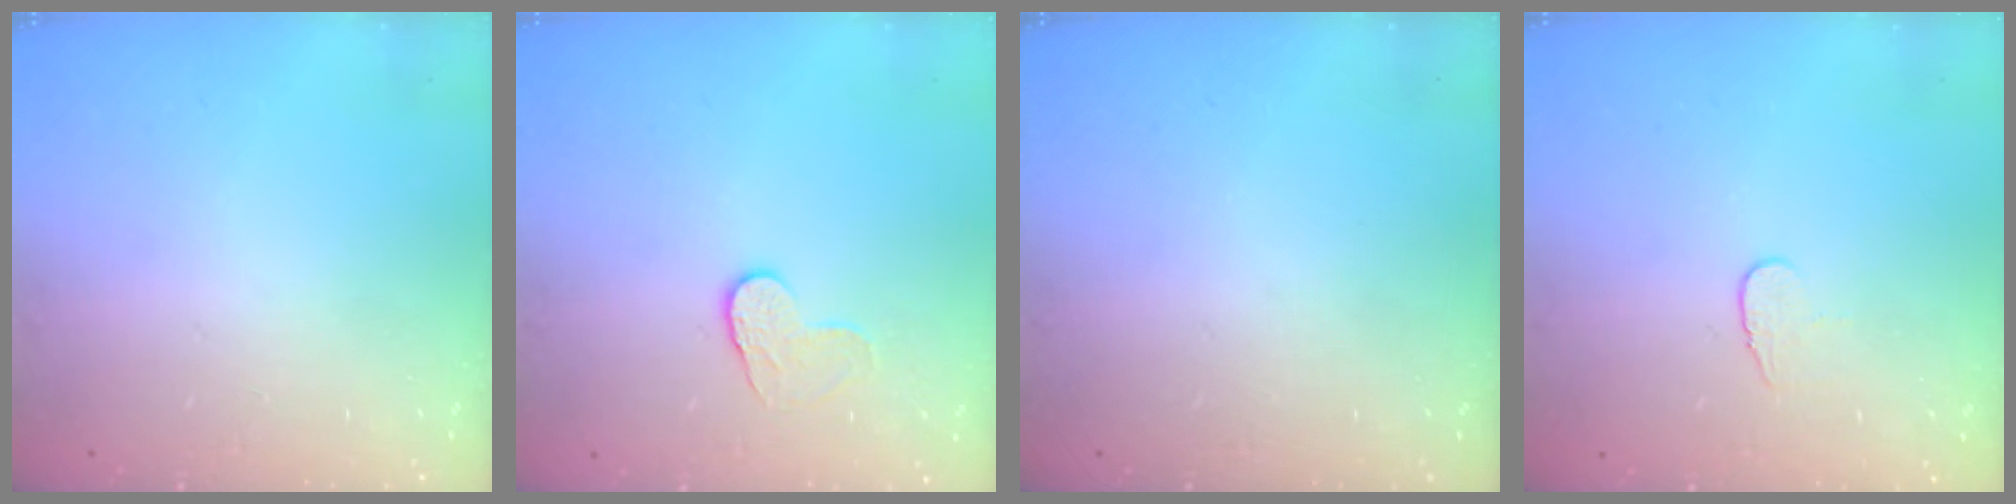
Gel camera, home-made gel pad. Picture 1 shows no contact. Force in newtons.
{"total": 5.0, "press": 4.9, "slide": 0.5}
{"total": 0.0}
{"total": 4.3, "press": 4.2, "slide": 0.4}